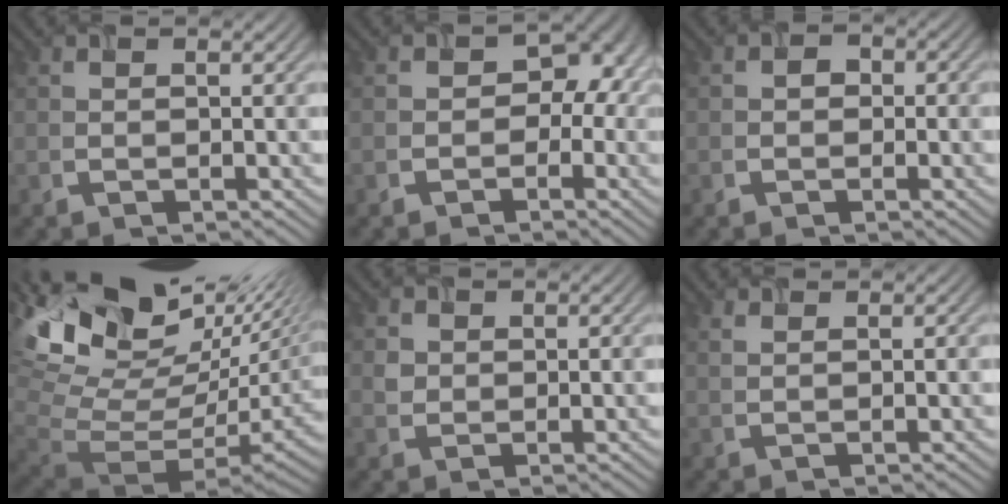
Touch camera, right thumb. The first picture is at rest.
{"total": 5.0, "force": [-0.9, 4.2, 2.6], "torque": [-0.016, -0.007, -0.012]}
{"total": 1.2, "force": [-0.7, 1.0, 0.0], "torque": [0.000, -0.003, -0.009]}
{"total": 15.9, "force": [7.1, 7.6, 12.0], "torque": [-0.225, 0.012, 0.175]}
{"total": 1.5, "force": [0.7, 1.3, -0.1], "torque": [-0.005, -0.006, 0.022]}
{"total": 1.6, "force": [1.3, 0.4, 0.8], "torque": [-0.015, -0.001, 0.029]}